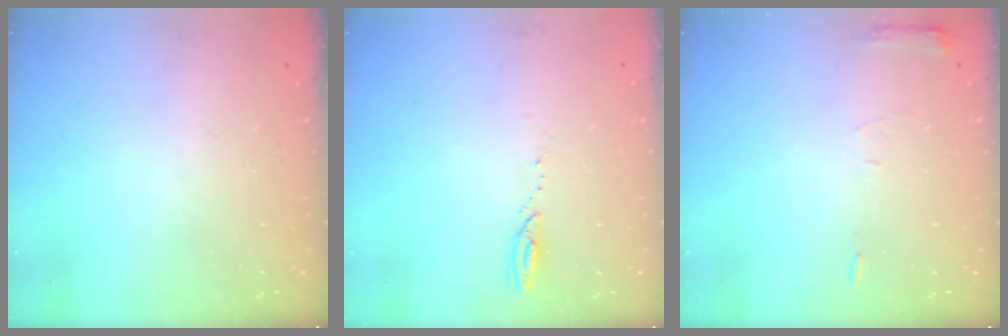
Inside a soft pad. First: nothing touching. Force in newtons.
{"total": 2.3, "press": 2.3, "slide": 0.3}
{"total": 4.9, "press": 4.9, "slide": 0.7}